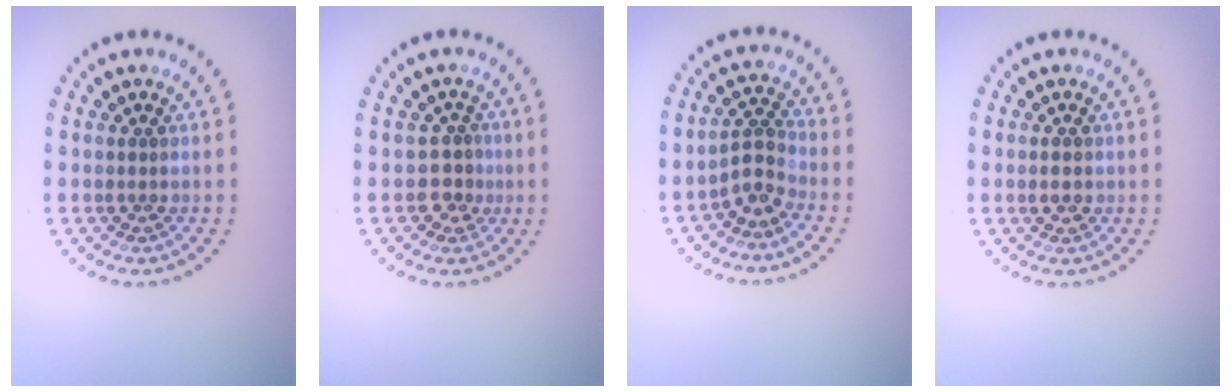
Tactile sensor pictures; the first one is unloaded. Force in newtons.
{"total": 2.0, "press": 1.8, "slide": 0.9}
{"total": 2.5, "press": 1.8, "slide": 1.7}
{"total": 1.5, "press": 1.5, "slide": 0.1}